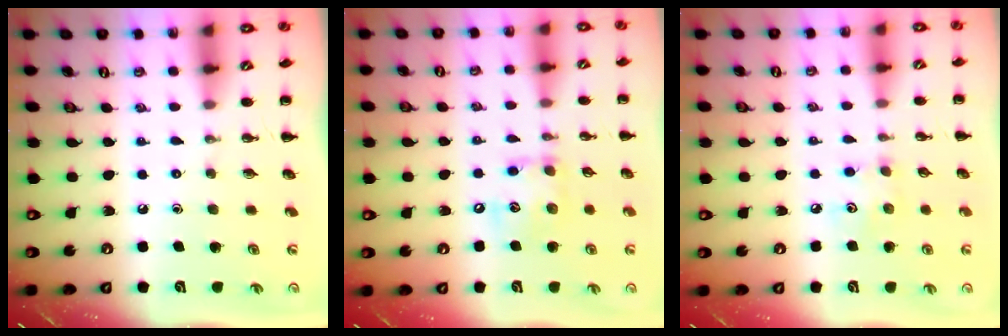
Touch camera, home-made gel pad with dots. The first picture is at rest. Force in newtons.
{"total": 10.8, "press": 10.7, "slide": 1.6}
{"total": 3.7, "press": 3.7, "slide": 0.6}